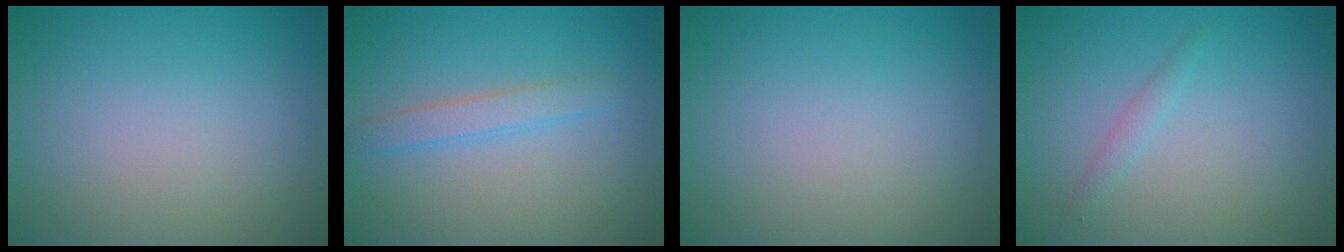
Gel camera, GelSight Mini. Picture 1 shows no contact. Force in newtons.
{"total": 1.9, "press": 1.9, "slide": 0.1}
{"total": 0.0}
{"total": 0.9, "press": 0.9, "slide": 0.1}